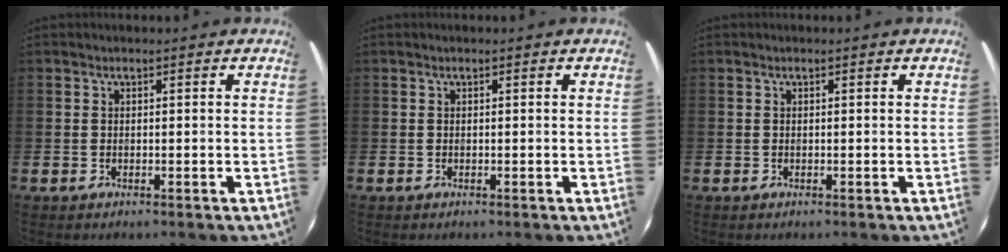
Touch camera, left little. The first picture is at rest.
{"total": 0.0}
{"total": 0.0}